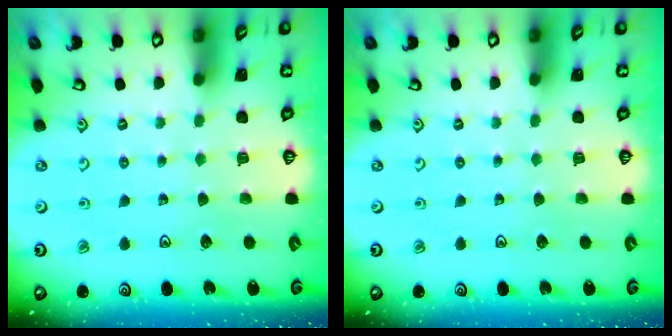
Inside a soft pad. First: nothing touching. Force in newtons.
{"total": 0.0}